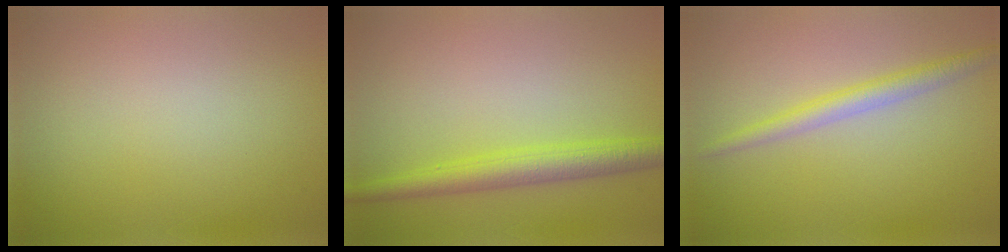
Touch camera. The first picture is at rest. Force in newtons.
{"total": 3.7, "press": 3.7, "slide": 0.0}
{"total": 2.5, "press": 2.5, "slide": 0.1}